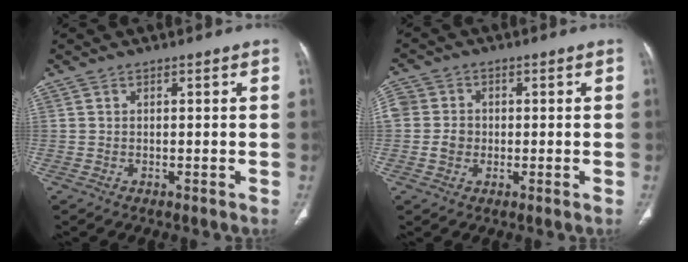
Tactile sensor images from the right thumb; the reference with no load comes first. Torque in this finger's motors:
{"motor_torque": [0.92, 0.74, 0.79, 0.00, 0.20]}